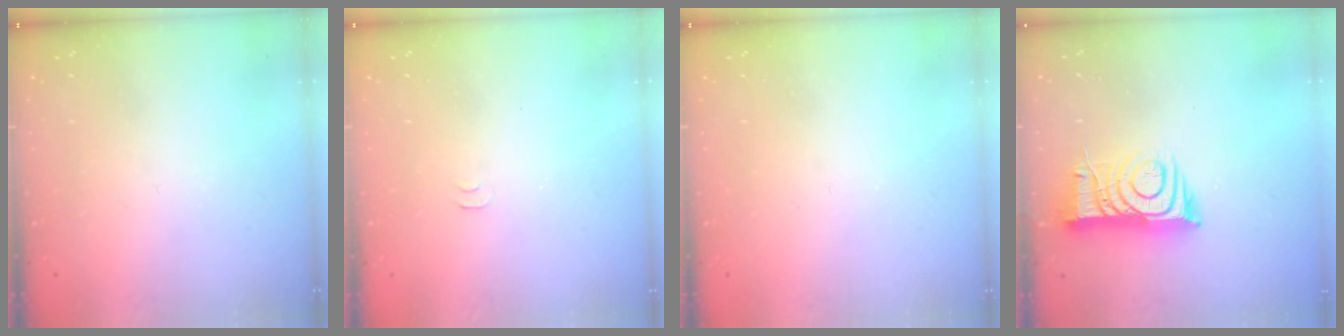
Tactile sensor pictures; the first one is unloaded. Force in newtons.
{"total": 4.0, "press": 4.0, "slide": 0.6}
{"total": 0.0}
{"total": 9.9, "press": 9.9, "slide": 1.0}